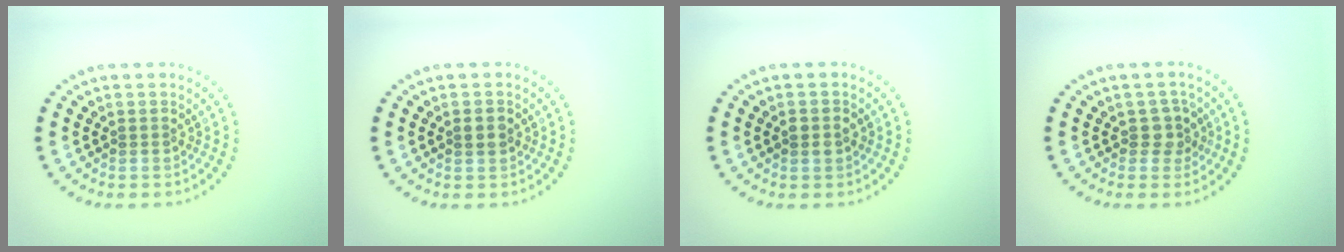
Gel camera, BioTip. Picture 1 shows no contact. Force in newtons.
{"total": 1.7, "press": 1.7, "slide": 0.2}
{"total": 1.7, "press": 1.7, "slide": 0.1}
{"total": 1.9, "press": 1.7, "slide": 0.9}